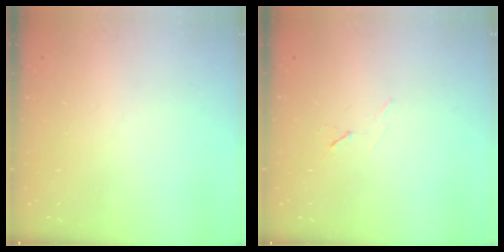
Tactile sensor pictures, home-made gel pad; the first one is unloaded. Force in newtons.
{"total": 6.0, "press": 5.3, "slide": 2.8}